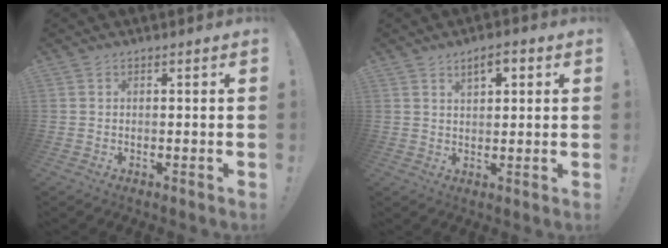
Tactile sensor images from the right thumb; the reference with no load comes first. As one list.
[{"total": 4.7, "force": [2.8, 1.6, 3.4], "torque": [-0.050, -0.011, 0.044]}]